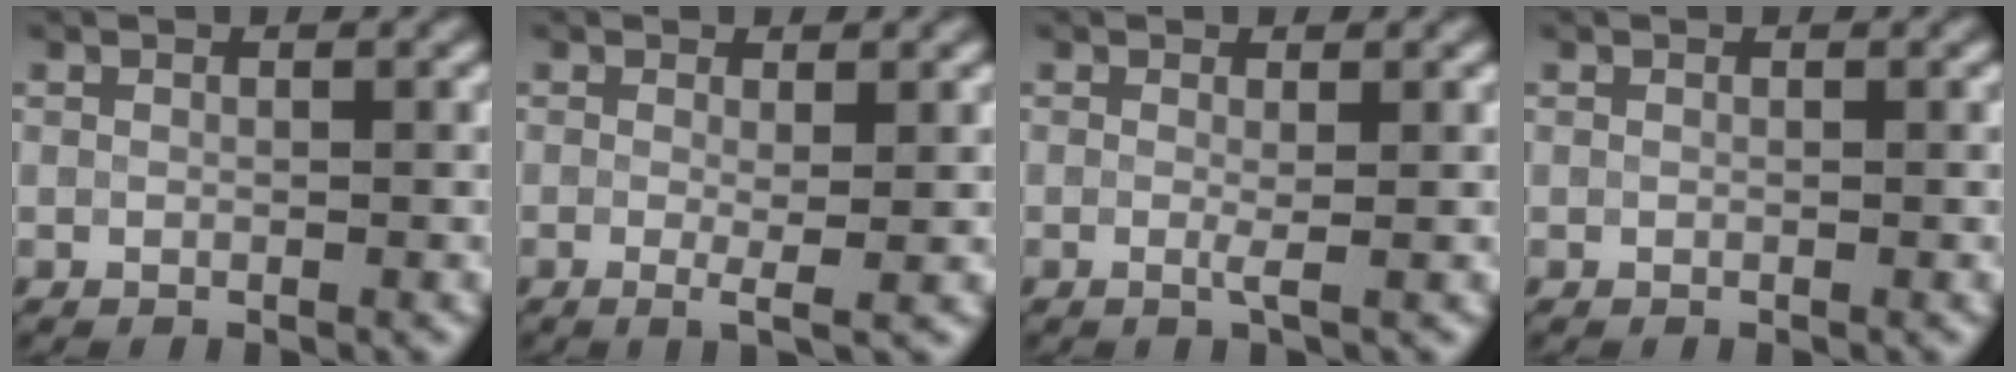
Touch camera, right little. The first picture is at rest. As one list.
[{"total": 1.9, "force": [-0.1, 0.1, 1.8], "torque": [-0.034, -0.011, -0.003]}, {"total": 0.9, "force": [-0.1, 0.0, 0.9], "torque": [-0.021, -0.008, -0.004]}, {"total": 0.0}]